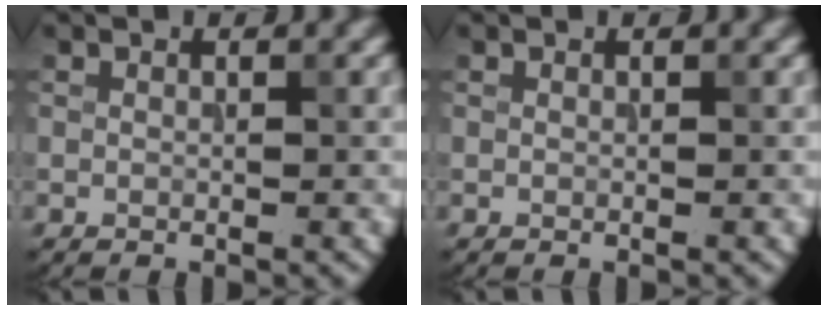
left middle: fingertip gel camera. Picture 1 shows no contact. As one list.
[{"total": 0.0}]